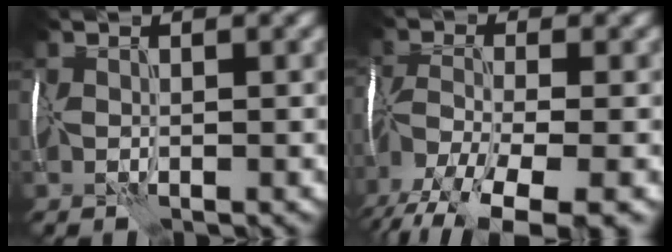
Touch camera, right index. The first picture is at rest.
{"total": 11.2, "force": [-7.8, 3.3, 7.3], "torque": [-0.145, -0.029, -0.130]}